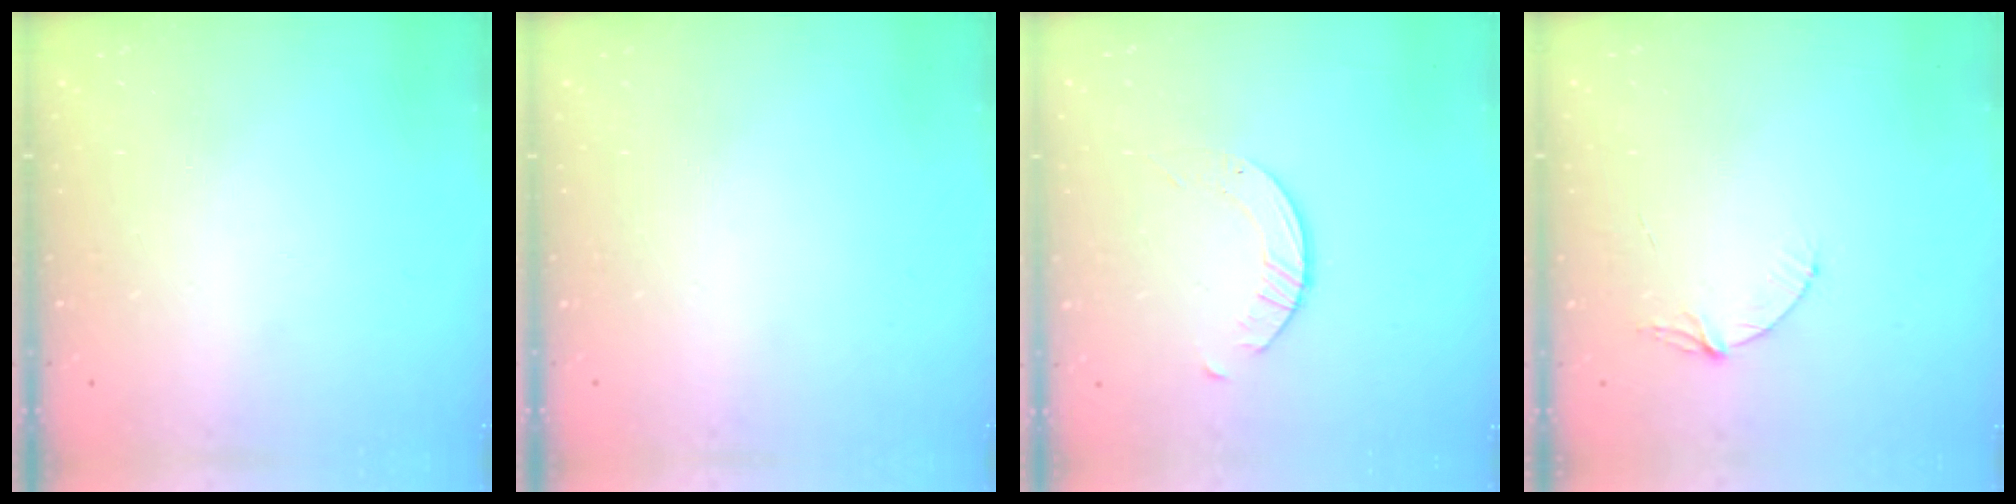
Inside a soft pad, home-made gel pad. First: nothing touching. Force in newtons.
{"total": 0.0}
{"total": 2.6, "press": 2.6, "slide": 0.3}
{"total": 4.0, "press": 4.0, "slide": 0.4}